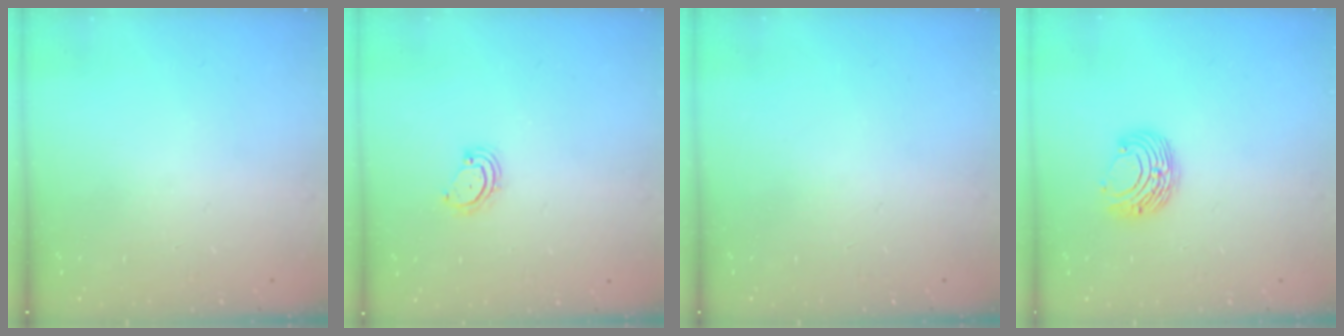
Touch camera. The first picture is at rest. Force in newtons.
{"total": 3.4, "press": 3.3, "slide": 0.7}
{"total": 0.0}
{"total": 8.2, "press": 8.2, "slide": 0.6}